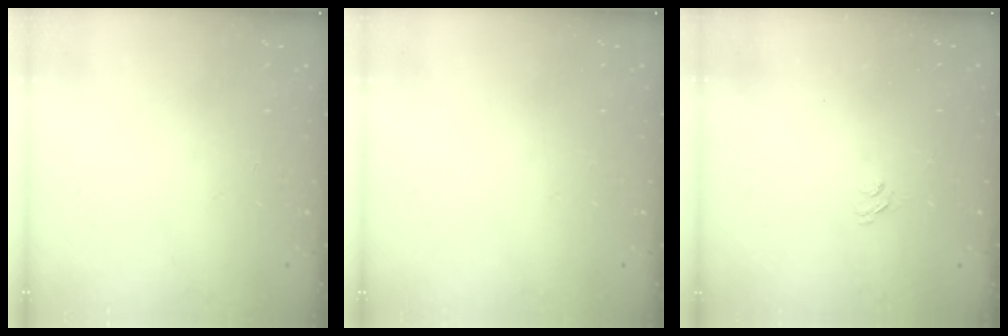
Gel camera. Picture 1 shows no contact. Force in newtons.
{"total": 0.0}
{"total": 2.1, "press": 1.6, "slide": 1.2}